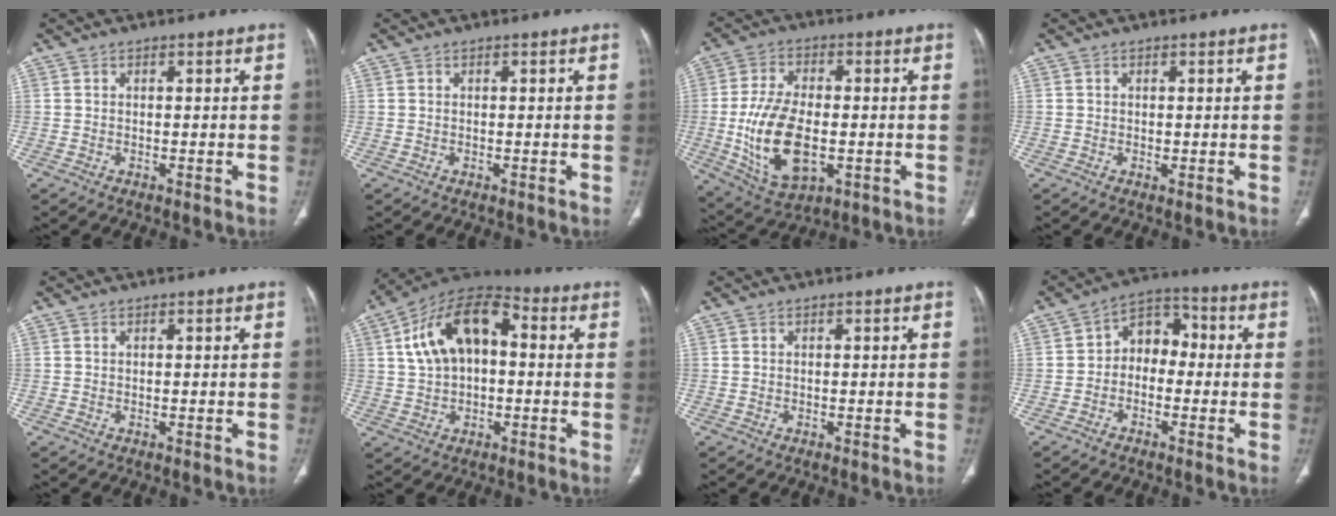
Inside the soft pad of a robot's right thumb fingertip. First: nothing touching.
{"total": 0.0}
{"total": 15.7, "force": [-2.4, 8.6, 13.0], "torque": [-0.245, -0.002, -0.029]}
{"total": 0.6, "force": [0.0, 0.4, 0.4], "torque": [-0.010, -0.003, 0.002]}
{"total": 0.0}
{"total": 15.2, "force": [2.5, 9.1, 12.0], "torque": [-0.198, 0.035, 0.033]}
{"total": 0.0}
{"total": 7.5, "force": [-0.7, 5.6, 5.0], "torque": [-0.044, 0.035, -0.029]}